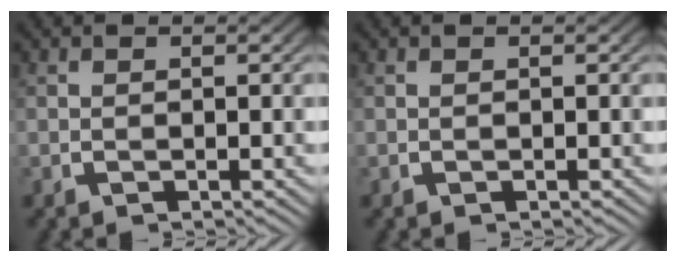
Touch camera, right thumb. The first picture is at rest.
{"total": 0.0}